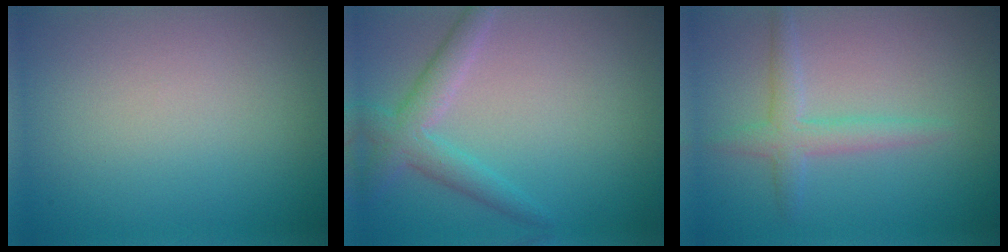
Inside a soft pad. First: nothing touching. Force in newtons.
{"total": 3.2, "press": 3.2, "slide": 0.1}
{"total": 2.3, "press": 2.3, "slide": 0.1}